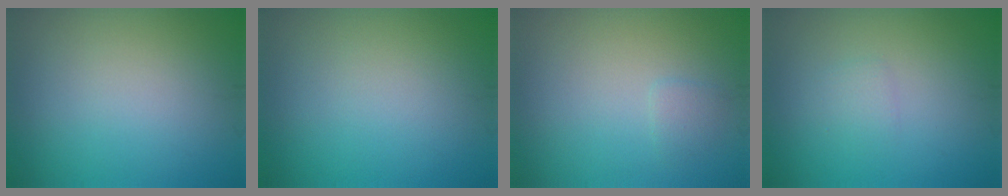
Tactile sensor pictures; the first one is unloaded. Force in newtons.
{"total": 0.0}
{"total": 0.9, "press": 0.9, "slide": 0.1}
{"total": 1.0, "press": 1.0, "slide": 0.1}